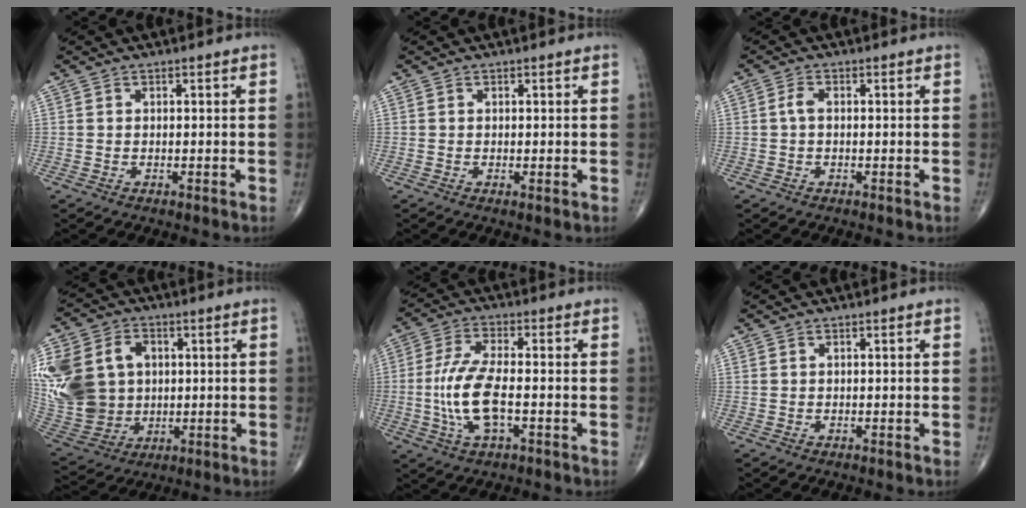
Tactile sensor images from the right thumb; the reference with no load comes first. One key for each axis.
{"total": 0.6, "fx": 0.0, "fy": 0.1, "fz": 0.6, "tx": -0.015, "ty": -0.004, "tz": 0.000}
{"total": 1.8, "fx": -0.1, "fy": 0.9, "fz": 1.5, "tx": -0.029, "ty": 0.003, "tz": -0.005}
{"total": 22.6, "fx": 3.6, "fy": 17.9, "fz": 13.3, "tx": -0.303, "ty": 0.023, "tz": 0.091}
{"total": 10.4, "fx": -1.8, "fy": 3.8, "fz": 9.6, "tx": -0.208, "ty": 0.013, "tz": -0.035}
{"total": 0.0}